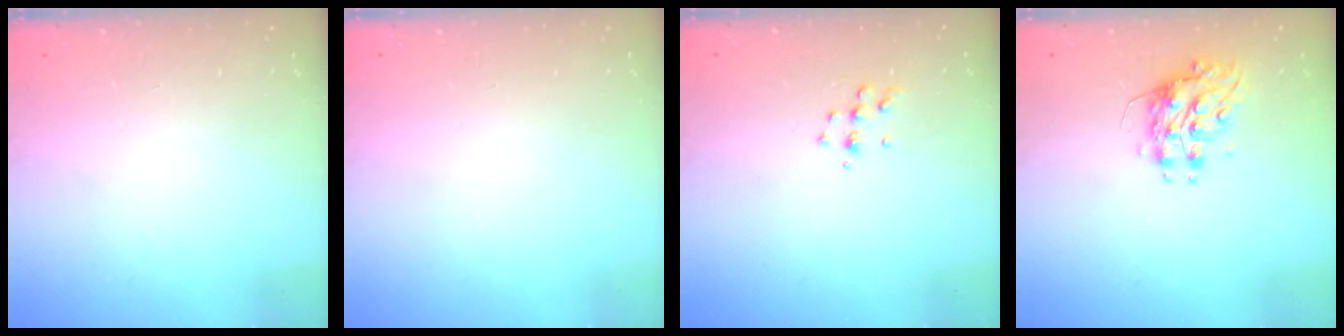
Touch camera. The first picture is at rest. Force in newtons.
{"total": 0.0}
{"total": 4.7, "press": 4.6, "slide": 0.8}
{"total": 8.1, "press": 8.1, "slide": 0.2}